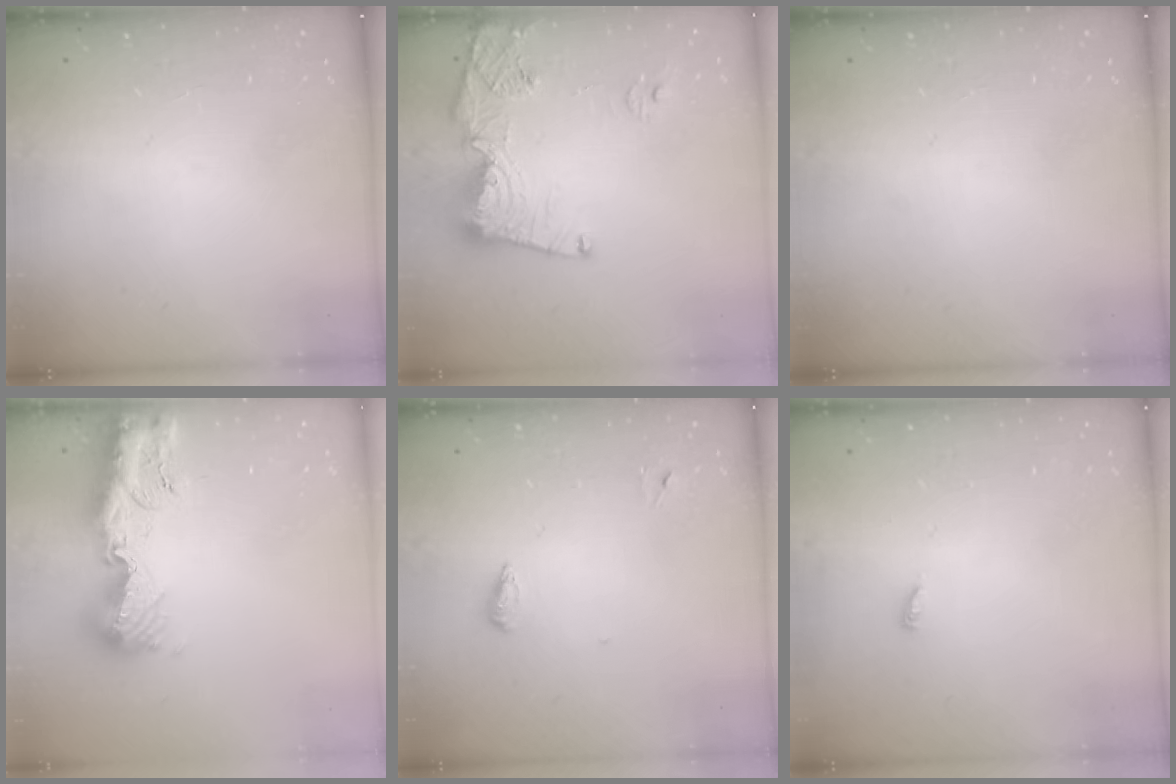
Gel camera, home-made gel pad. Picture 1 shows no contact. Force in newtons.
{"total": 14.7, "press": 14.6, "slide": 1.8}
{"total": 0.0}
{"total": 15.0, "press": 14.9, "slide": 1.7}
{"total": 4.6, "press": 4.4, "slide": 1.0}
{"total": 2.5, "press": 2.5, "slide": 0.2}